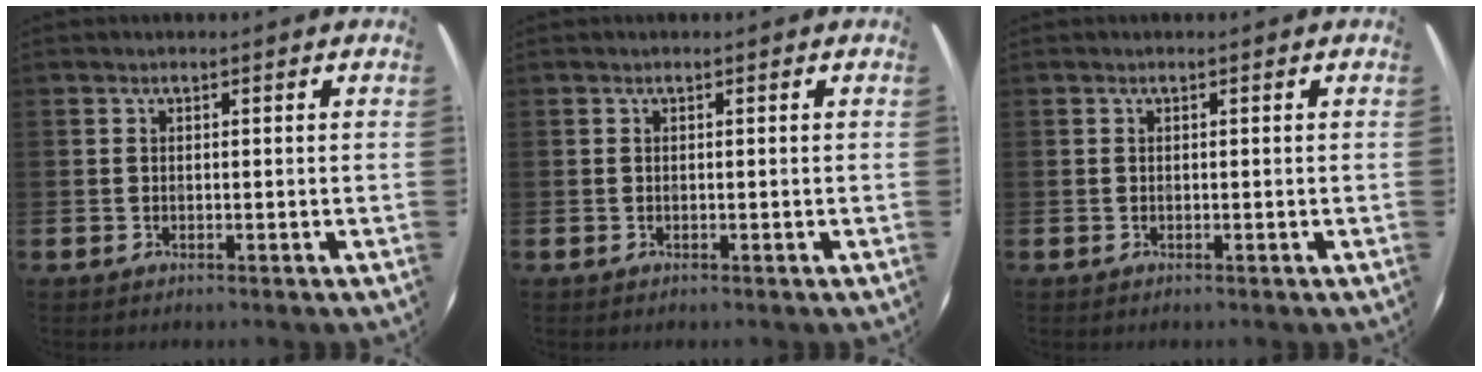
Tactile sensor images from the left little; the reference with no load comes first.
{"total": 0.0}
{"total": 0.0}